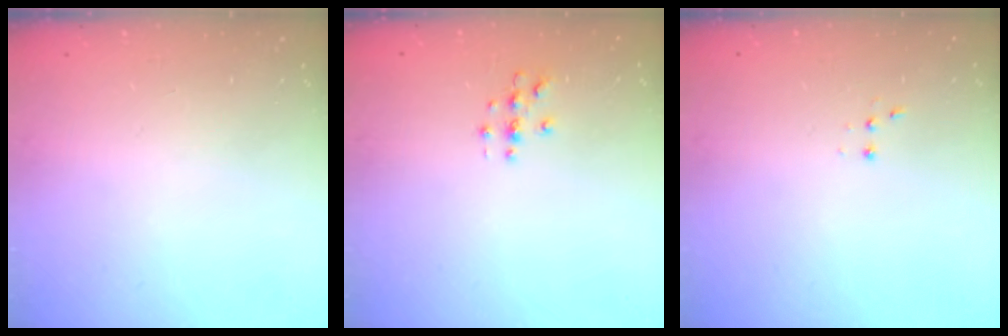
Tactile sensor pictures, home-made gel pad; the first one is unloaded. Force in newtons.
{"total": 2.9, "press": 2.9, "slide": 0.3}
{"total": 2.8, "press": 2.7, "slide": 0.7}